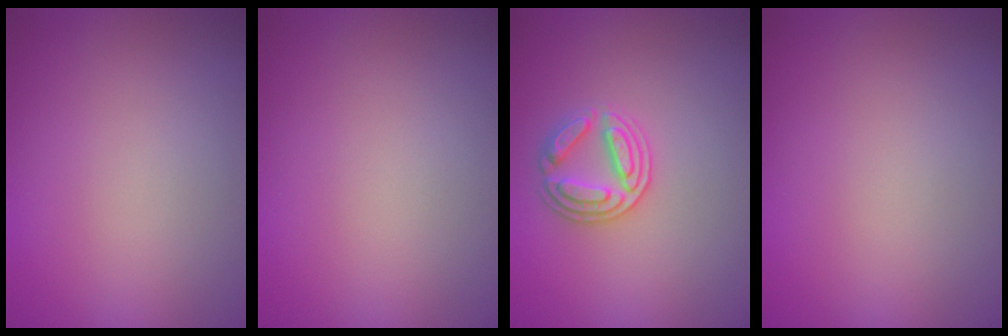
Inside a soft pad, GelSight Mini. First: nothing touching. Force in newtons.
{"total": 0.0}
{"total": 2.8, "press": 2.7, "slide": 0.4}
{"total": 0.0}